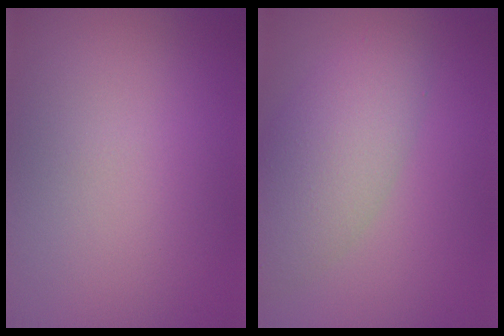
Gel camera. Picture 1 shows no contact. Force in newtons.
{"total": 5.2, "press": 5.2, "slide": 0.3}